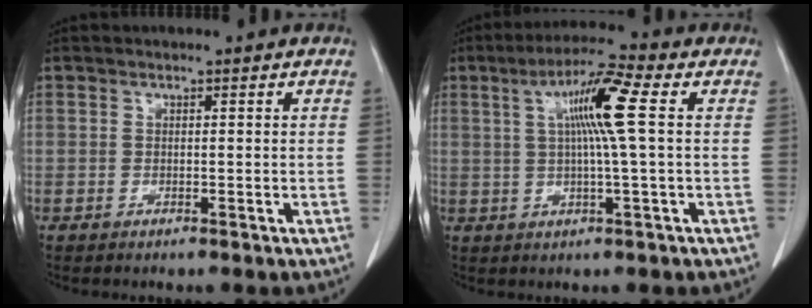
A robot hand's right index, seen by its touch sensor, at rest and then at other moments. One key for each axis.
{"total": 8.9, "fx": 1.8, "fy": -0.7, "fz": 8.7, "tx": -0.156, "ty": 0.010, "tz": 0.030}